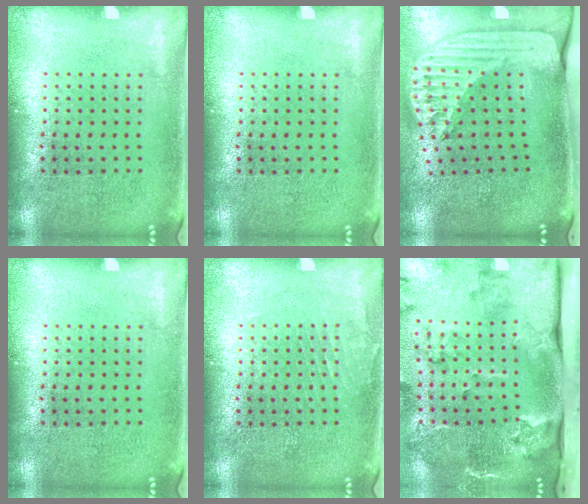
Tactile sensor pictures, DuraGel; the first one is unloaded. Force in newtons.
{"total": 0.0}
{"total": 2.6, "press": 1.9, "slide": 1.8}
{"total": 0.0}
{"total": 1.0, "press": 1.0, "slide": 0.1}
{"total": 4.0, "press": 2.7, "slide": 3.0}